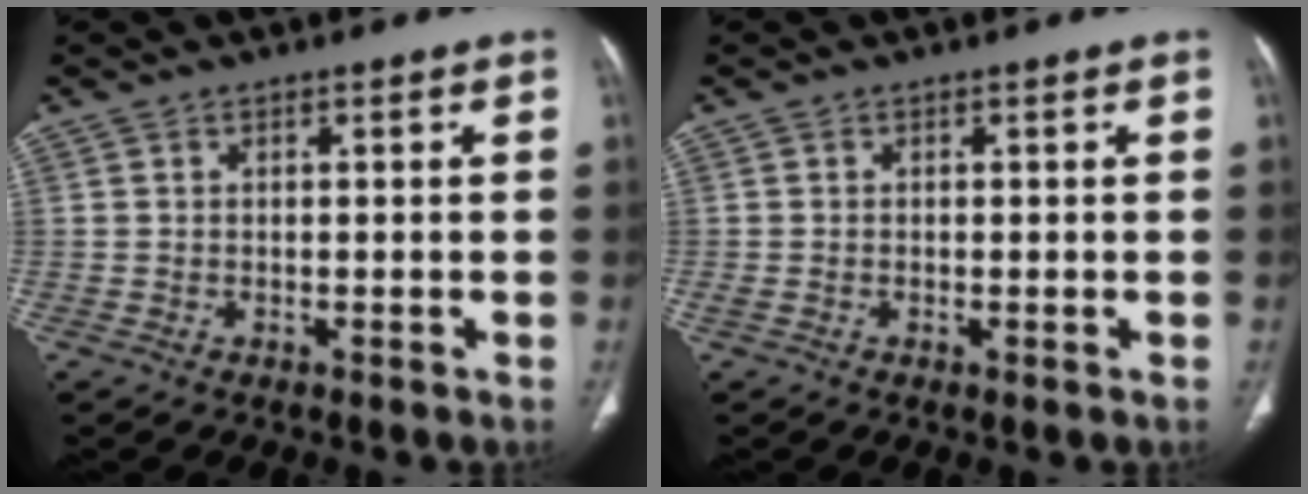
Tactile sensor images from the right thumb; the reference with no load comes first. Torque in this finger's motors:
{"motor_torque": [1.07, 0.21, 0.43, -0.85, 0.03]}